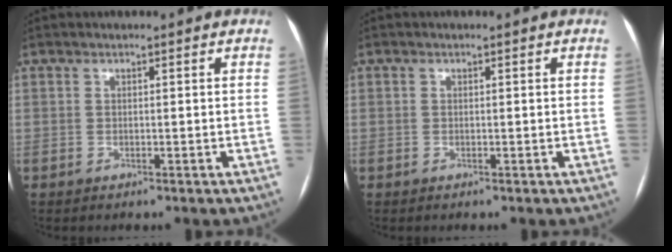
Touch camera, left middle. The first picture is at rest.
{"total": 0.0}